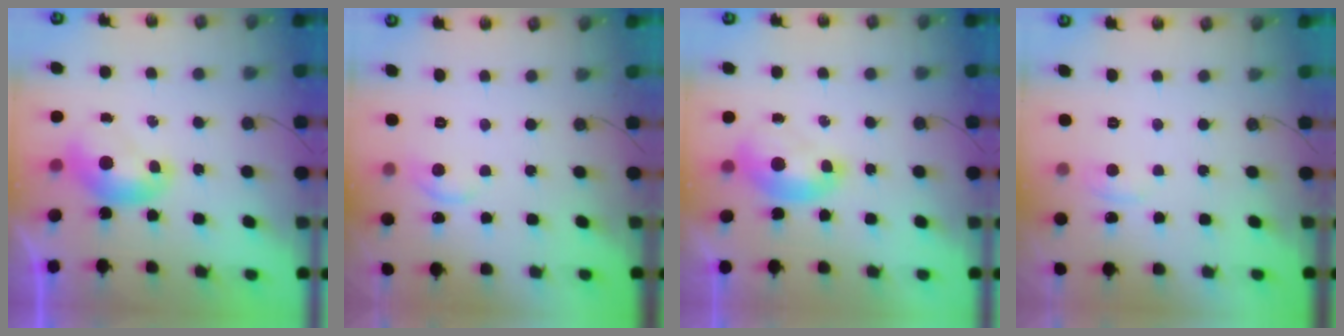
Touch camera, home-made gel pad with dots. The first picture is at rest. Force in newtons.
{"total": 2.2, "press": 2.0, "slide": 0.9}
{"total": 1.5, "press": 1.4, "slide": 0.6}
{"total": 0.8, "press": 0.1, "slide": 0.8}